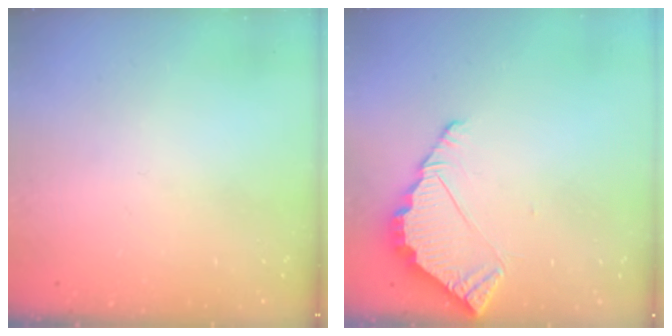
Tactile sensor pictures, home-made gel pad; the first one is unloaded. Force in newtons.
{"total": 4.3, "press": 4.3, "slide": 0.3}